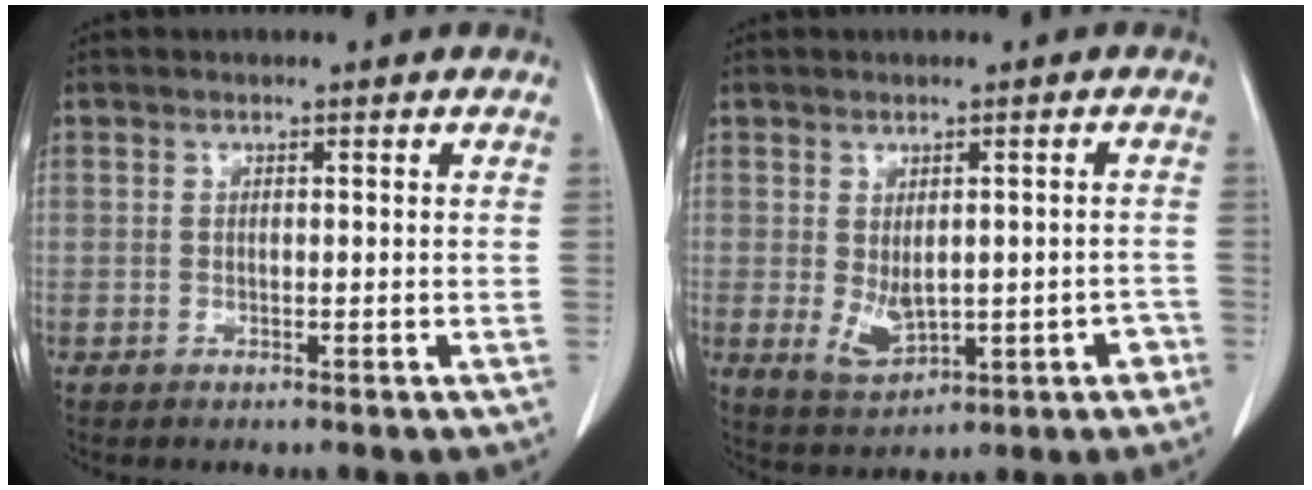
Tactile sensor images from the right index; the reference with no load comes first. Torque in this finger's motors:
{"motor_torque": [0.86, -0.25, 0.40, 0.05]}